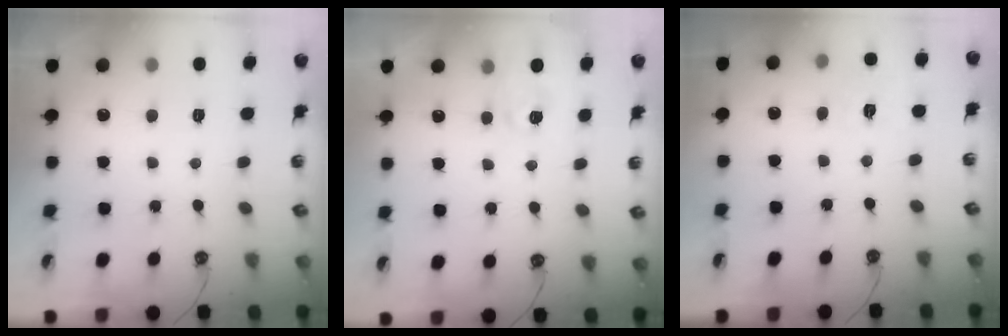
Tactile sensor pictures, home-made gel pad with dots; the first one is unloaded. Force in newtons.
{"total": 3.9, "press": 3.9, "slide": 0.5}
{"total": 6.2, "press": 6.2, "slide": 0.7}